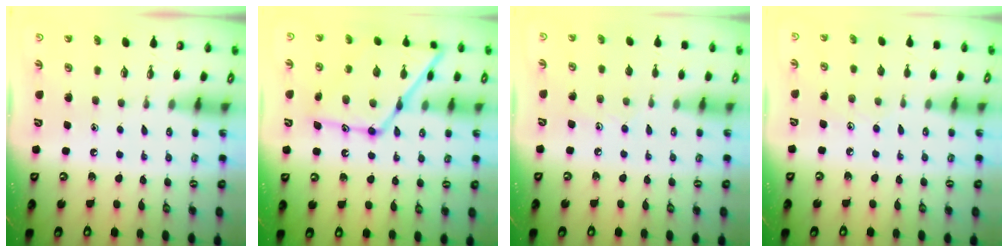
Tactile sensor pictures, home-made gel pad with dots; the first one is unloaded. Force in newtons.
{"total": 18.9, "press": 18.8, "slide": 1.7}
{"total": 5.4, "press": 5.4, "slide": 0.5}
{"total": 5.3, "press": 5.3, "slide": 0.6}